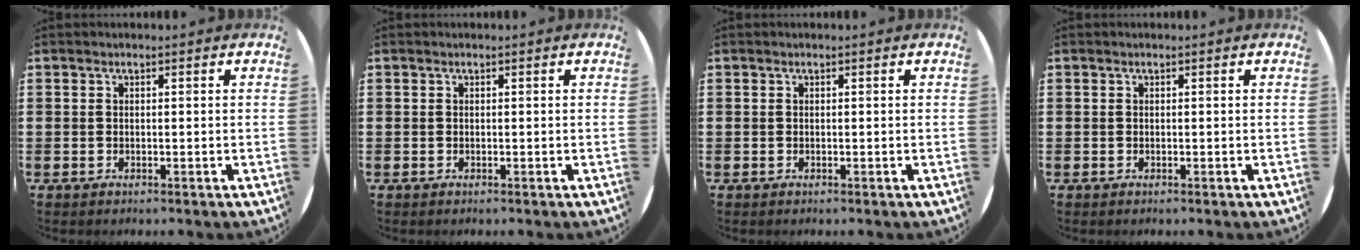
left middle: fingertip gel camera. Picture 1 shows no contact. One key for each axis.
{"total": 0.0}
{"total": 0.0}
{"total": 0.0}